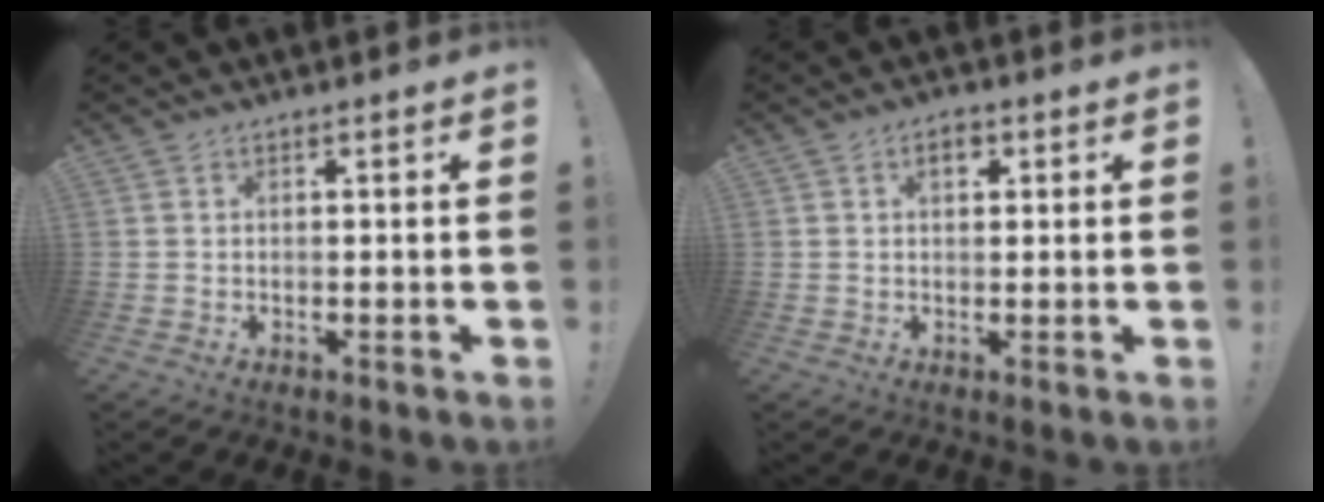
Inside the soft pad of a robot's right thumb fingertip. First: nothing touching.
{"total": 3.3, "force": [1.3, 1.8, 2.4], "torque": [-0.031, 0.000, 0.018]}